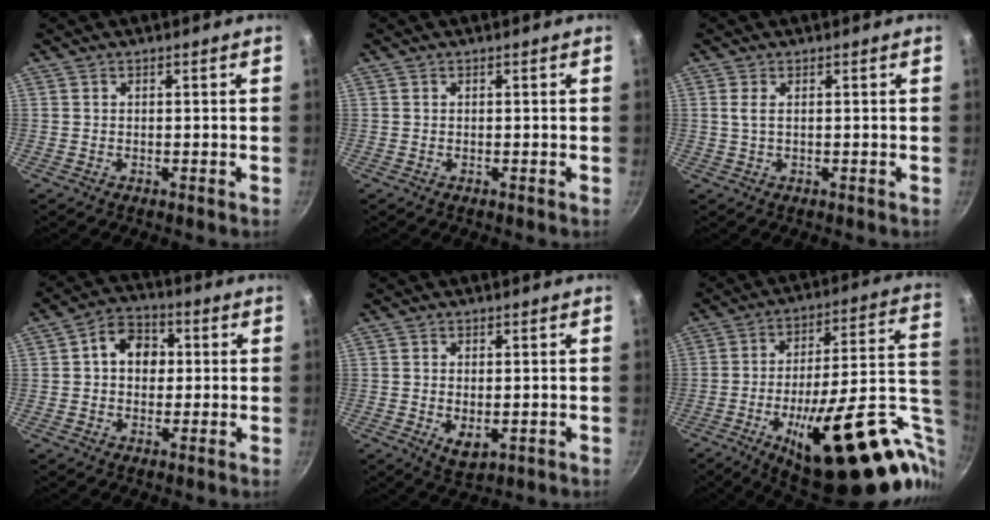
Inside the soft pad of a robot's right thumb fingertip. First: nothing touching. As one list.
[{"total": 0.0}, {"total": 1.6, "force": [0.3, 0.5, 1.4], "torque": [-0.033, -0.001, 0.008]}, {"total": 8.3, "force": [1.1, 6.5, 5.0], "torque": [-0.044, 0.012, 0.003]}, {"total": 4.5, "force": [-0.6, 2.5, 3.6], "torque": [-0.060, -0.015, -0.002]}, {"total": 33.1, "force": [-8.9, 11.8, 29.7], "torque": [-0.380, 0.013, -0.118]}]